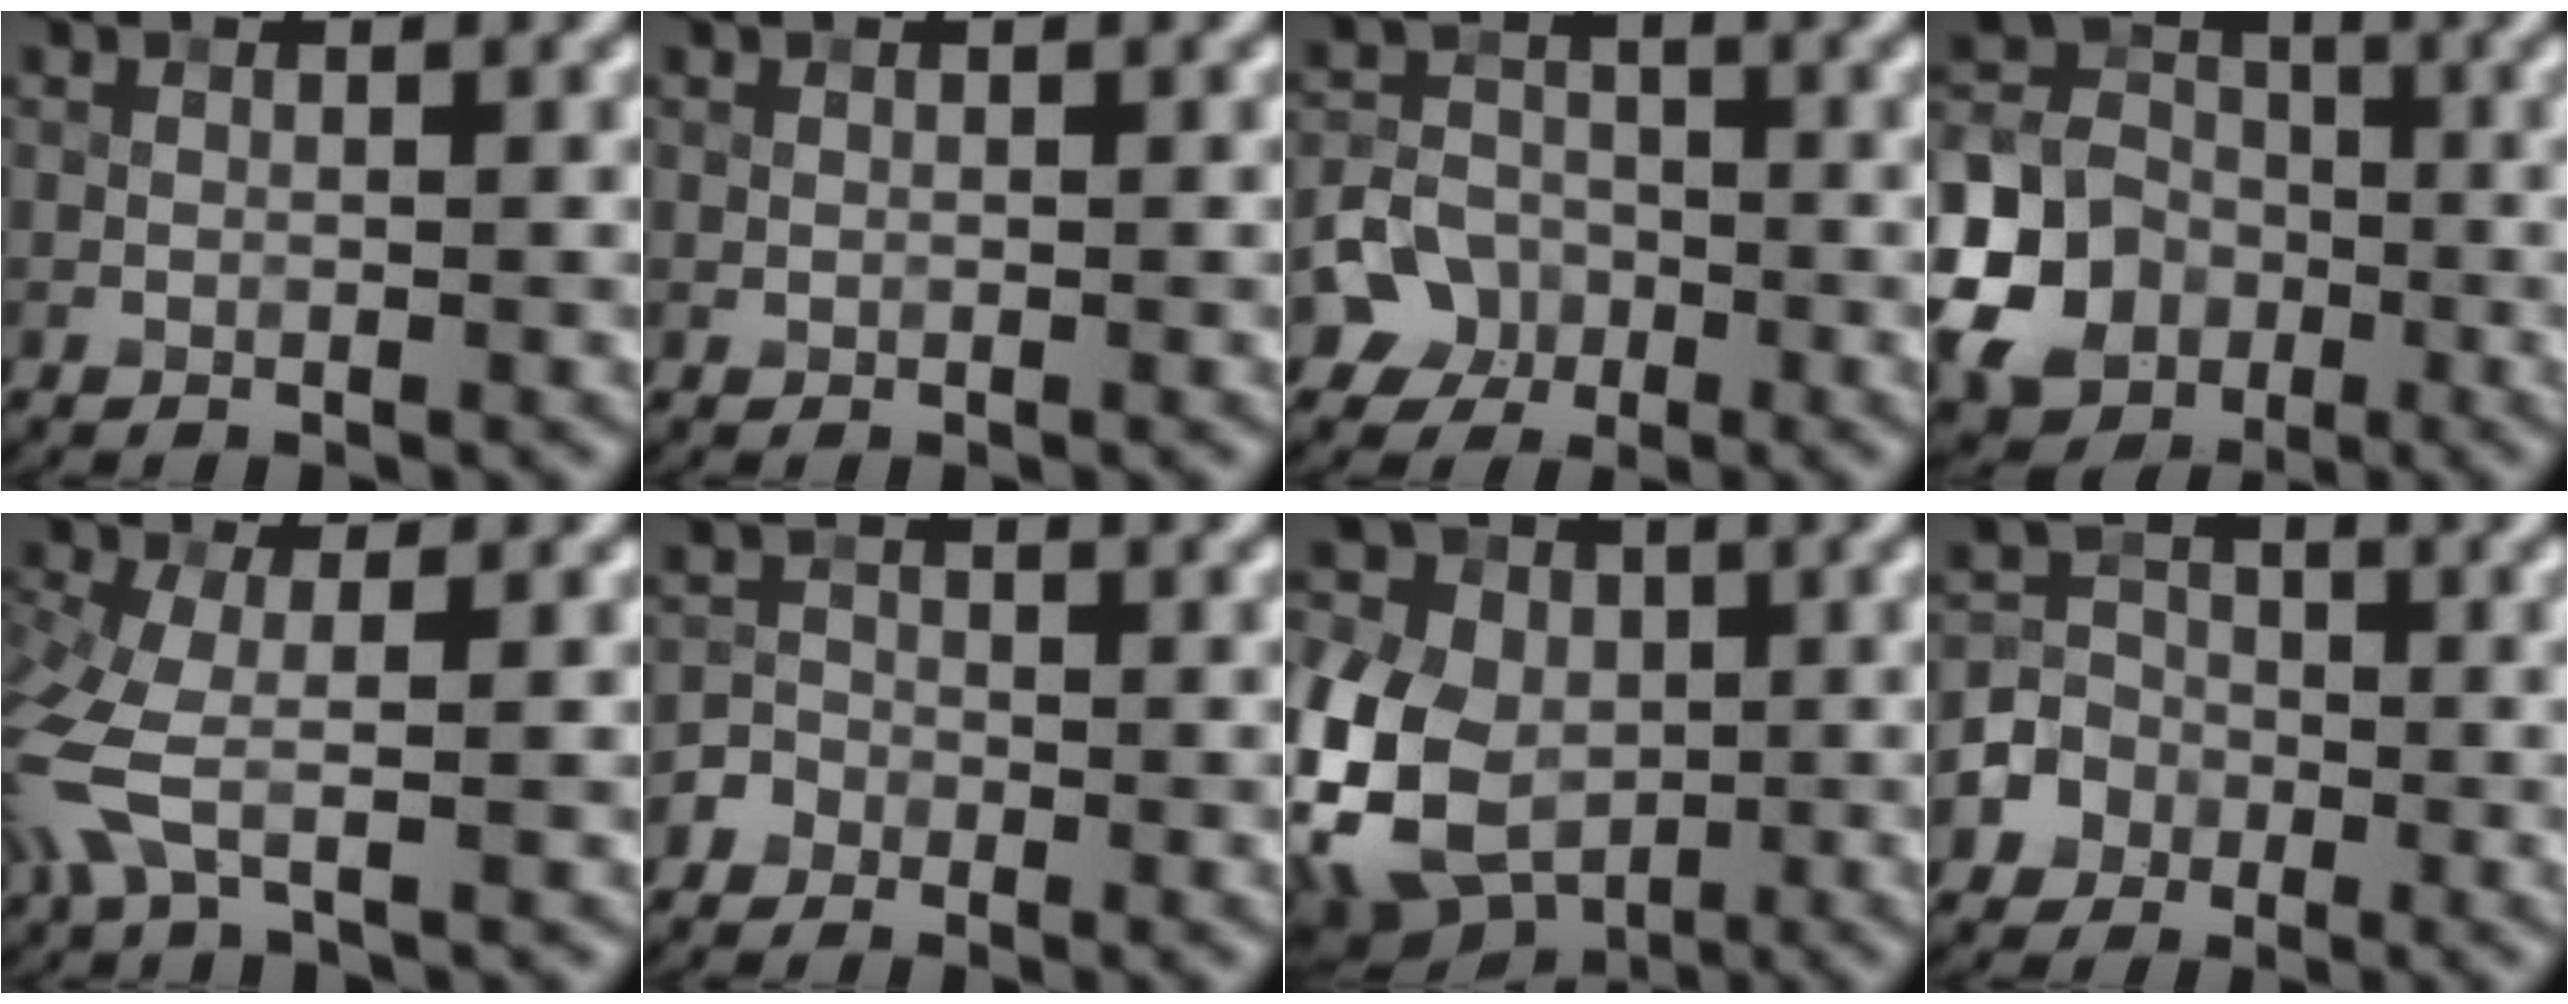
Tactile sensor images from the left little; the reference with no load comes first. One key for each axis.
{"total": 0.0}
{"total": 3.8, "fx": -1.8, "fy": 3.2, "fz": 1.1, "tx": -0.014, "ty": 0.005, "tz": -0.034}
{"total": 11.0, "fx": -3.8, "fy": 9.3, "fz": 4.4, "tx": -0.120, "ty": -0.007, "tz": -0.087}
{"total": 5.9, "fx": -2.1, "fy": 2.4, "fz": 4.9, "tx": -0.151, "ty": -0.010, "tz": -0.054}
{"total": 1.5, "fx": -1.0, "fy": 1.1, "fz": 0.0, "tx": 0.012, "ty": 0.006, "tz": -0.021}
{"total": 14.1, "fx": -2.3, "fy": 10.9, "fz": 8.7, "tx": -0.184, "ty": 0.009, "tz": -0.073}
{"total": 3.7, "fx": -1.6, "fy": 3.3, "fz": 0.6, "tx": 0.011, "ty": 0.004, "tz": -0.038}